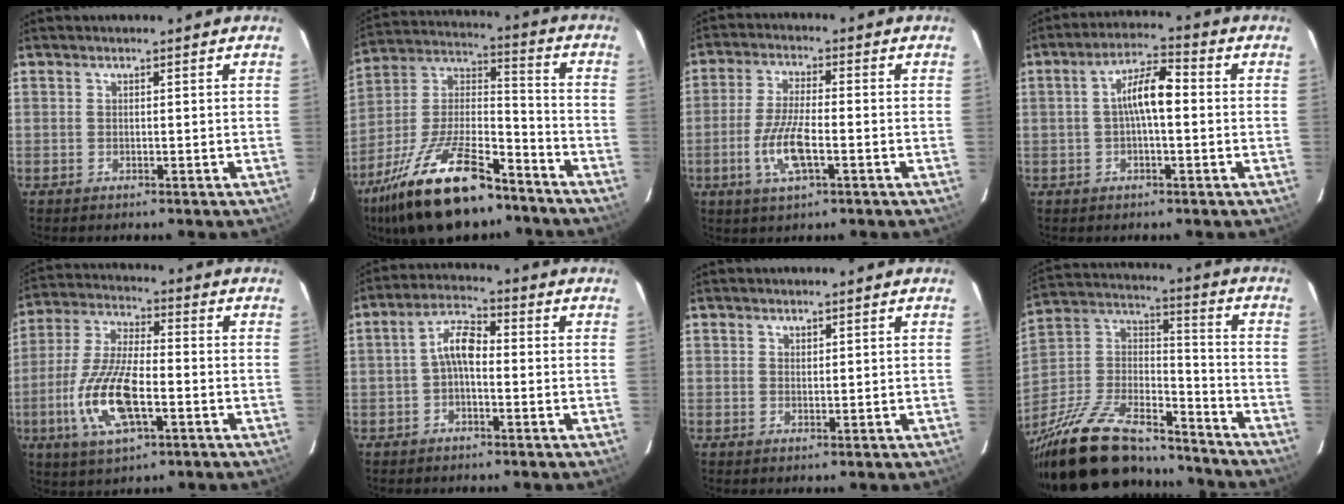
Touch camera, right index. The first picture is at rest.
{"total": 23.5, "force": [-15.5, 8.8, 15.2], "torque": [-0.300, -0.008, -0.263]}
{"total": 8.7, "force": [-2.9, 2.3, 7.9], "torque": [-0.165, -0.005, -0.058]}
{"total": 7.1, "force": [-0.1, 2.0, 6.8], "torque": [-0.125, 0.018, -0.003]}
{"total": 14.8, "force": [-4.6, 5.5, 13.0], "torque": [-0.278, -0.008, -0.086]}
{"total": 5.1, "force": [-0.9, 2.3, 4.4], "torque": [-0.089, 0.020, -0.019]}
{"total": 1.0, "force": [0.8, 0.5, 0.1], "torque": [-0.002, 0.002, 0.015]}
{"total": 26.9, "force": [-20.3, 10.4, 14.1], "torque": [-0.286, 0.011, -0.322]}